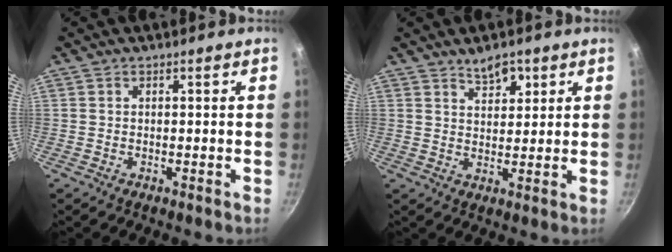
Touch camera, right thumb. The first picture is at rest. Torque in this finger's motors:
{"motor_torque": [0.18, 0.25, 0.13, -0.29, 0.03]}